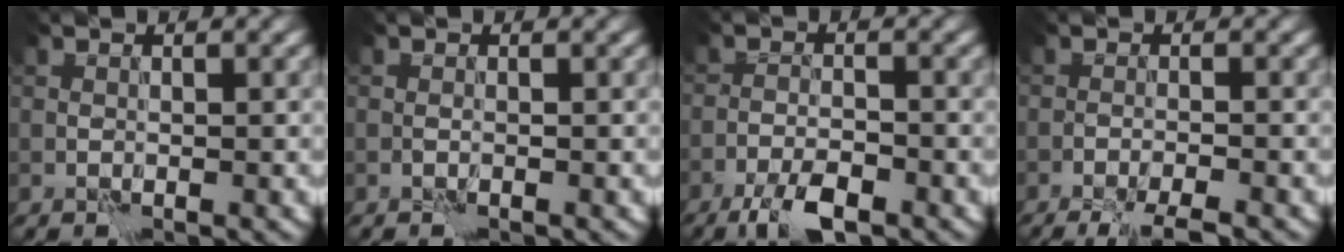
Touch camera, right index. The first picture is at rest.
{"total": 0.0}
{"total": 4.1, "force": [-3.0, 1.0, 2.5], "torque": [-0.045, -0.001, -0.056]}
{"total": 4.4, "force": [-3.7, 0.4, 2.2], "torque": [-0.035, -0.009, -0.059]}